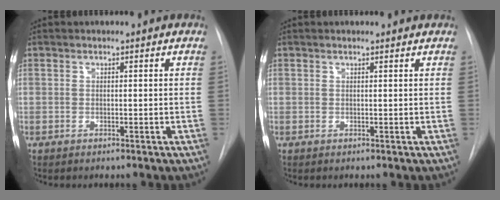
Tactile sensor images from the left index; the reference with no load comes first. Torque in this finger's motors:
{"motor_torque": [-0.23, -0.04, -0.63, -0.04]}